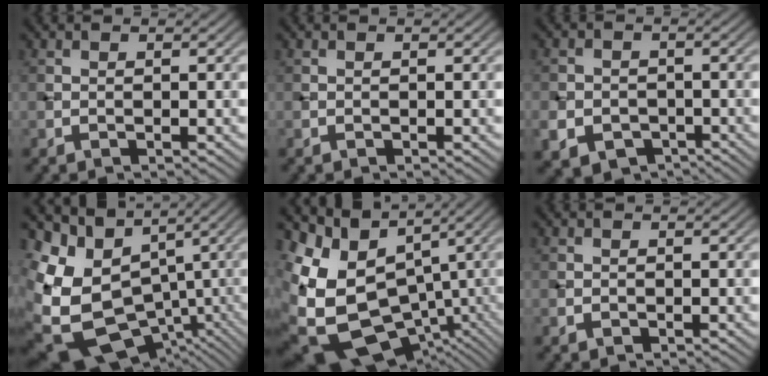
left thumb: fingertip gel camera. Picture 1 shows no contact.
{"total": 0.0}
{"total": 6.0, "force": [-2.7, 5.0, 2.0], "torque": [-0.046, -0.017, -0.057]}
{"total": 17.0, "force": [-4.7, 12.5, 10.5], "torque": [-0.254, -0.014, -0.049]}
{"total": 16.2, "force": [-3.3, 11.2, 11.2], "torque": [-0.255, -0.022, -0.029]}
{"total": 0.5, "force": [-0.3, 0.4, 0.1], "torque": [-0.001, -0.001, -0.006]}